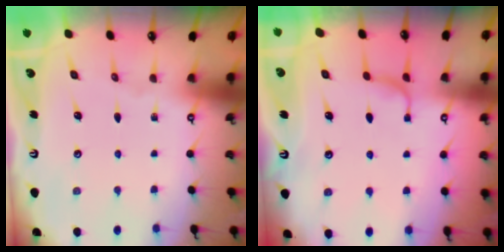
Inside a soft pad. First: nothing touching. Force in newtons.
{"total": 1.9, "press": 1.8, "slide": 0.6}